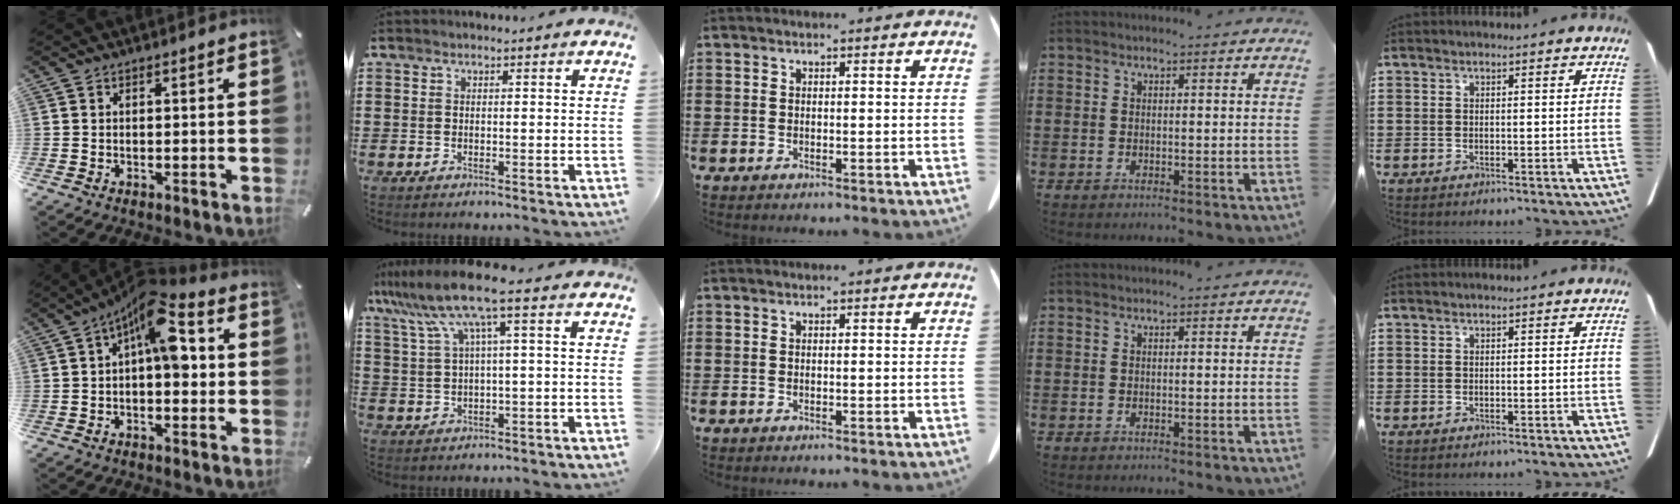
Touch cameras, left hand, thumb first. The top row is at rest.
{"thumb": {"total": 12.0, "force": [2.1, 5.7, 10.4], "torque": [-0.148, -0.015, 0.035]}, "index": {"total": 9.0, "force": [4.1, 0.2, 8.0], "torque": [-0.185, -0.020, 0.064]}}